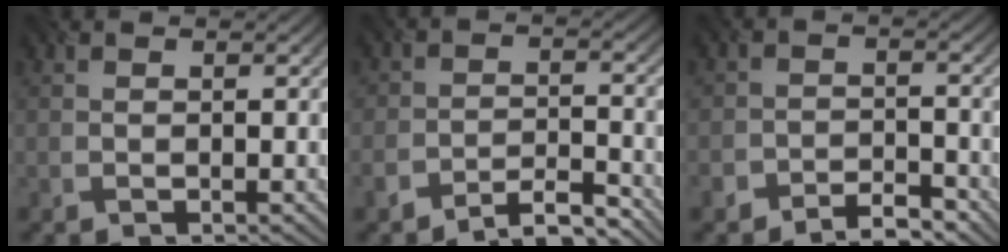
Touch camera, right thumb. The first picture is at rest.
{"total": 5.0, "force": [-4.5, 1.6, 1.6], "torque": [-0.026, 0.000, -0.087]}
{"total": 3.5, "force": [-3.0, 1.6, 0.8], "torque": [-0.007, 0.001, -0.061]}